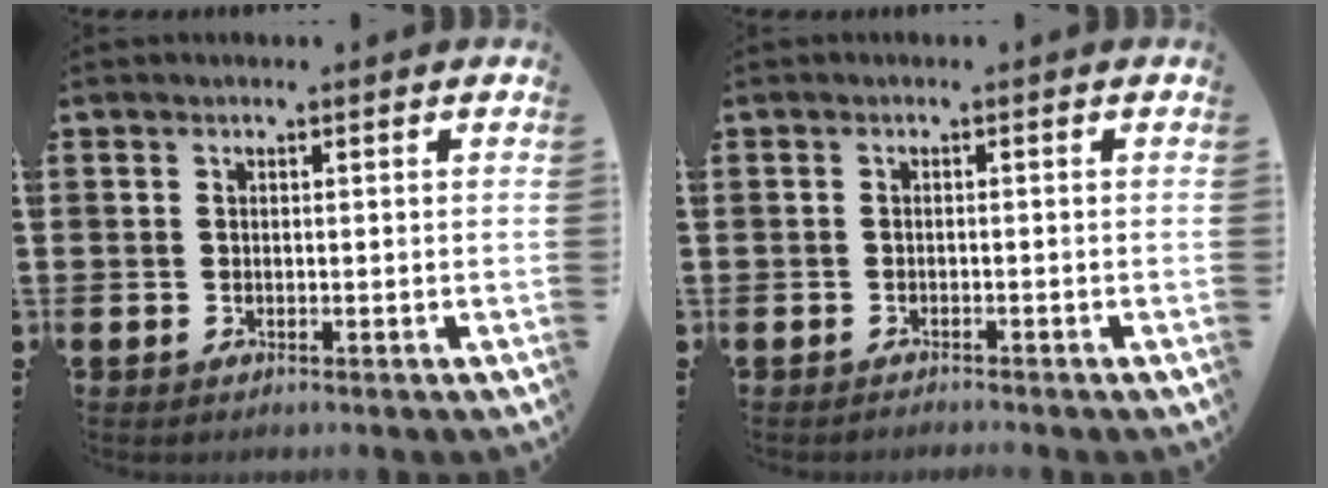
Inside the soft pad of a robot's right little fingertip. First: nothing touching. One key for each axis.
{"total": 0.6, "fx": -0.6, "fy": -0.1, "fz": 0.0, "tx": -0.001, "ty": -0.001, "tz": -0.013}